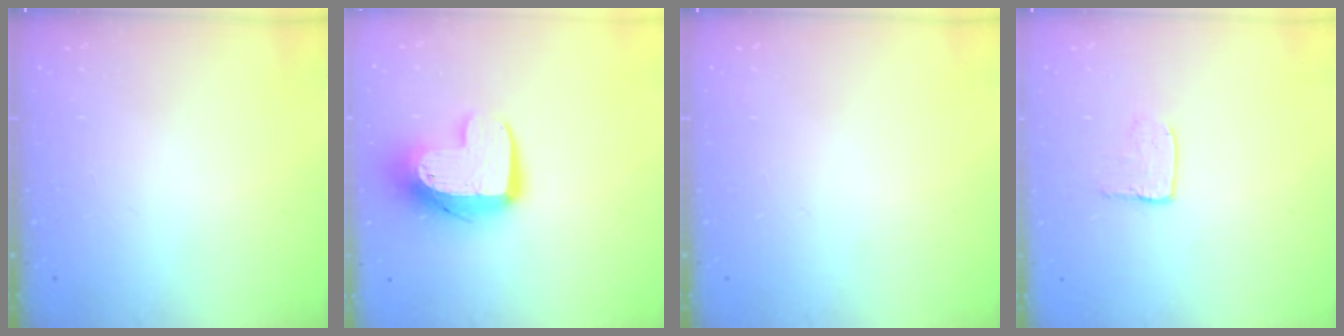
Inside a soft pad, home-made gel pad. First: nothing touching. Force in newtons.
{"total": 11.0, "press": 10.9, "slide": 0.9}
{"total": 0.0}
{"total": 3.9, "press": 3.9, "slide": 0.1}